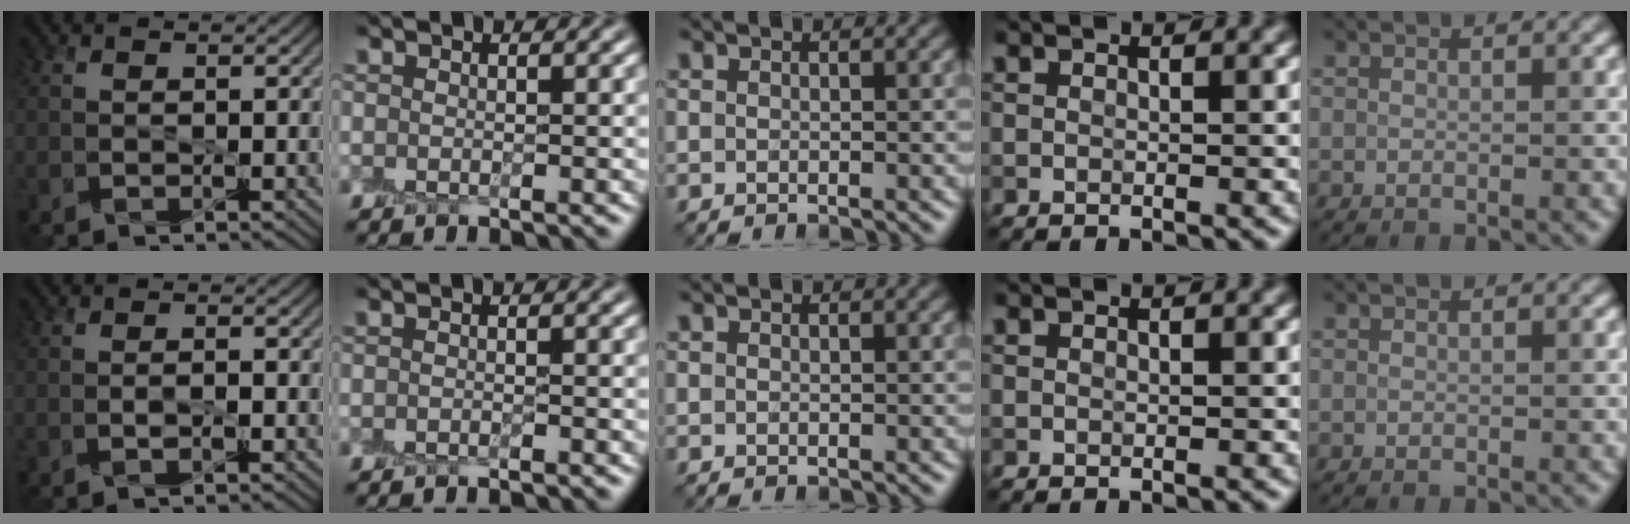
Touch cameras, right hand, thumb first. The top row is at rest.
{"thumb": {"total": 1.4, "force": [-0.7, 0.2, 1.2], "torque": [-0.009, 0.003, -0.009]}, "index": {"total": 0.8, "force": [-0.6, -0.1, 0.5], "torque": [-0.003, -0.003, -0.016]}}